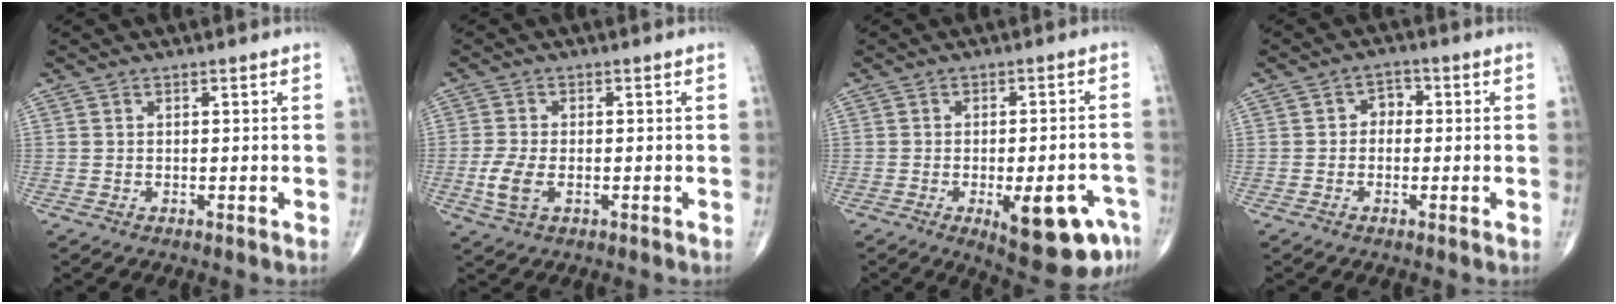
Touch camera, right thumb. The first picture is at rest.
{"total": 4.9, "force": [-1.2, 2.6, 3.9], "torque": [-0.093, -0.003, -0.025]}
{"total": 13.7, "force": [-6.4, 4.5, 11.2], "torque": [-0.105, 0.022, -0.073]}
{"total": 2.9, "force": [-0.2, 2.4, 1.7], "torque": [-0.004, 0.014, -0.015]}